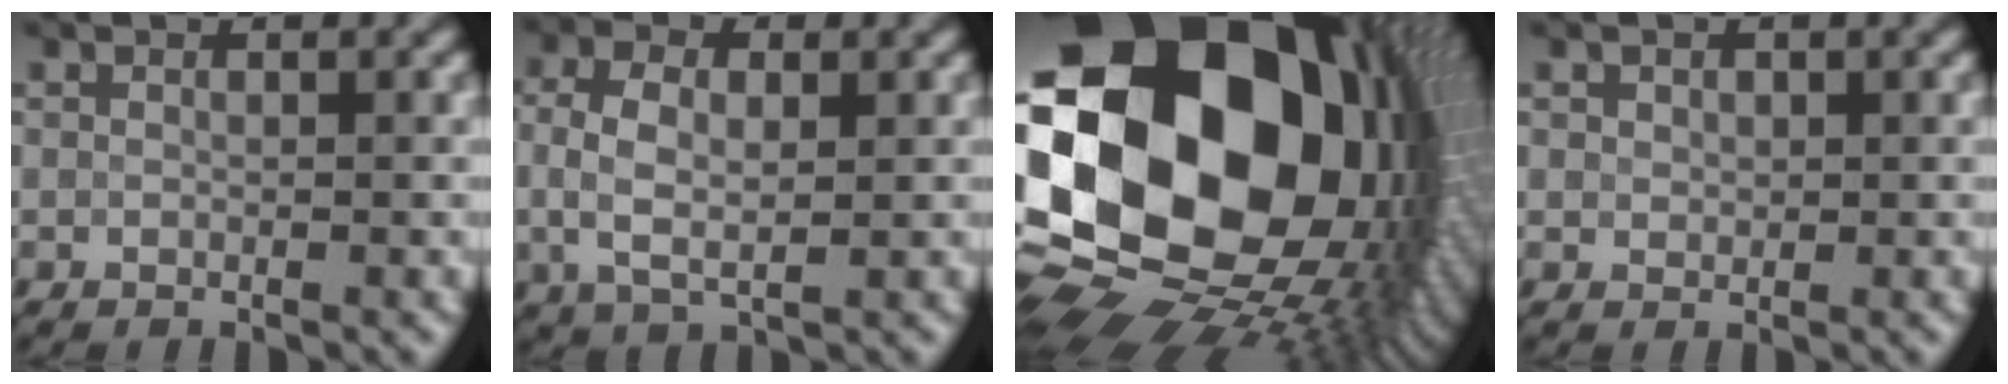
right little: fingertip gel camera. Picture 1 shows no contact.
{"total": 4.7, "force": [0.4, 2.6, 3.9], "torque": [-0.074, 0.001, 0.006]}
{"total": 23.8, "force": [3.1, 18.1, 15.2], "torque": [-0.299, -0.040, 0.037]}
{"total": 1.1, "force": [0.5, 0.9, 0.4], "torque": [-0.001, 0.000, 0.008]}